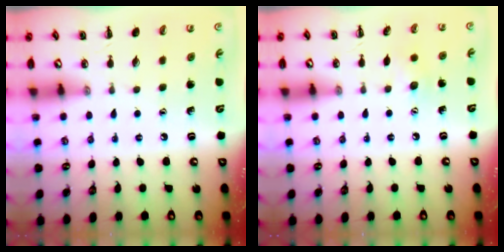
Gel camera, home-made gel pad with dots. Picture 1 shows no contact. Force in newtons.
{"total": 4.4, "press": 4.3, "slide": 0.7}